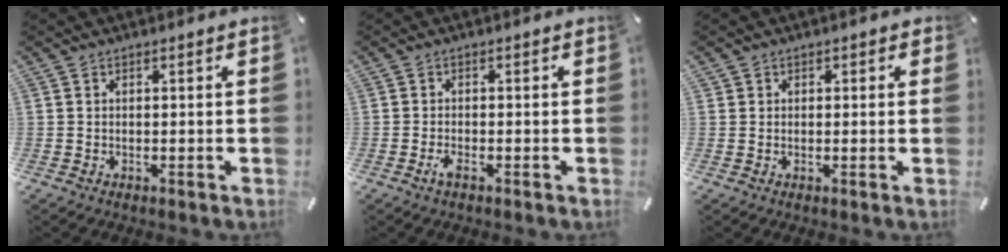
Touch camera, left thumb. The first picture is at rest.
{"total": 1.8, "force": [-1.1, 0.5, 1.4], "torque": [-0.030, 0.000, -0.021]}
{"total": 1.2, "force": [0.1, 1.2, 0.1], "torque": [0.006, 0.003, -0.003]}